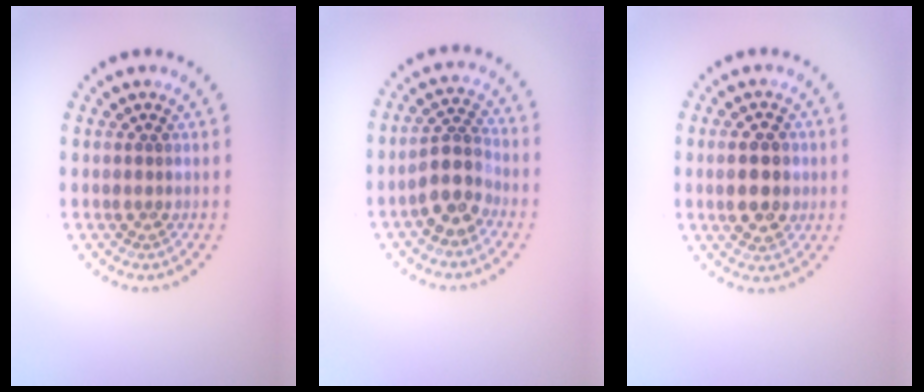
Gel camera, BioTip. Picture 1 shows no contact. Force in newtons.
{"total": 4.0, "press": 3.7, "slide": 1.4}
{"total": 4.5, "press": 4.5, "slide": 0.2}